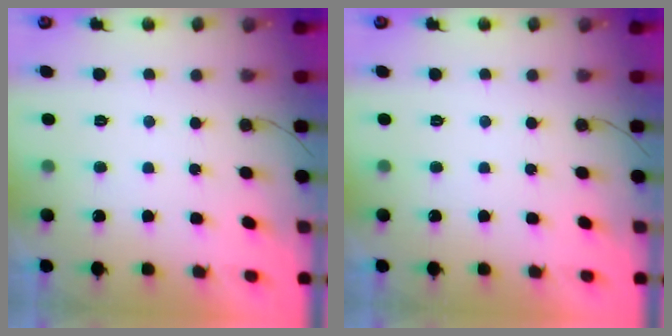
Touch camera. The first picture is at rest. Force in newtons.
{"total": 0.0}